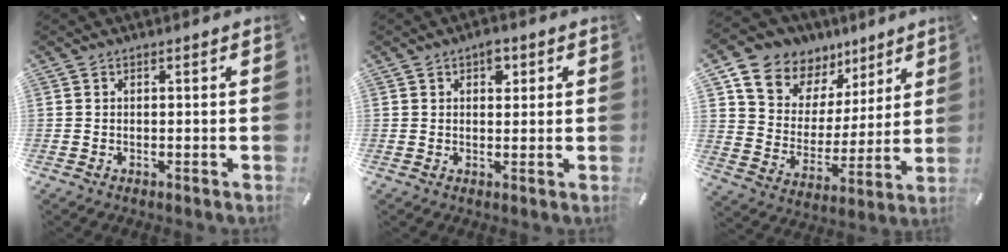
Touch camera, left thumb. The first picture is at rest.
{"total": 3.0, "force": [1.4, 2.0, 1.7], "torque": [-0.007, -0.007, 0.016]}
{"total": 10.9, "force": [7.8, 7.6, 0.9], "torque": [-0.036, -0.067, 0.149]}